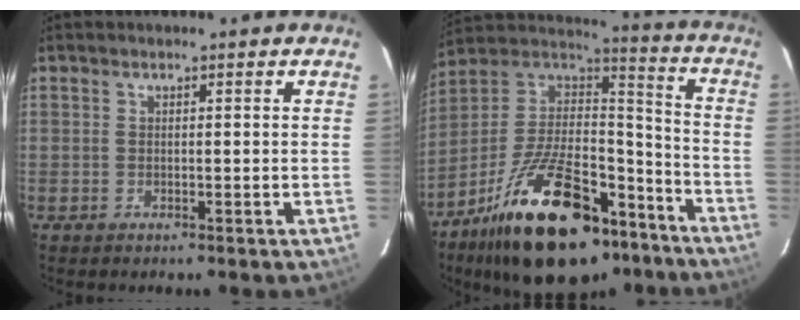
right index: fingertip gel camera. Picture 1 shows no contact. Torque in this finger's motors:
{"motor_torque": [0.93, -0.83, 0.79, 0.06]}